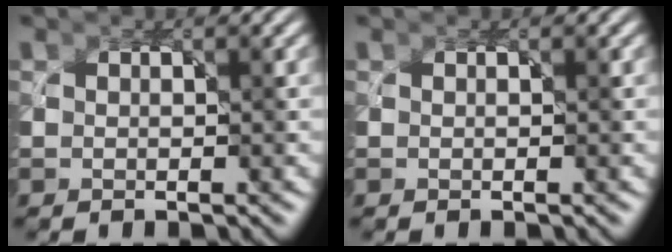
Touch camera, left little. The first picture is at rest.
{"total": 0.0}